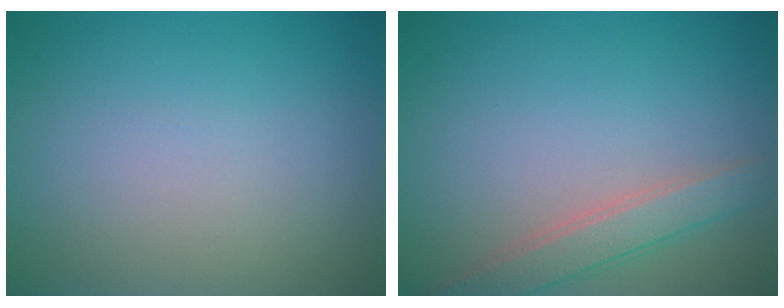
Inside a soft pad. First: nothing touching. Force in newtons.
{"total": 2.7, "press": 2.7, "slide": 0.1}